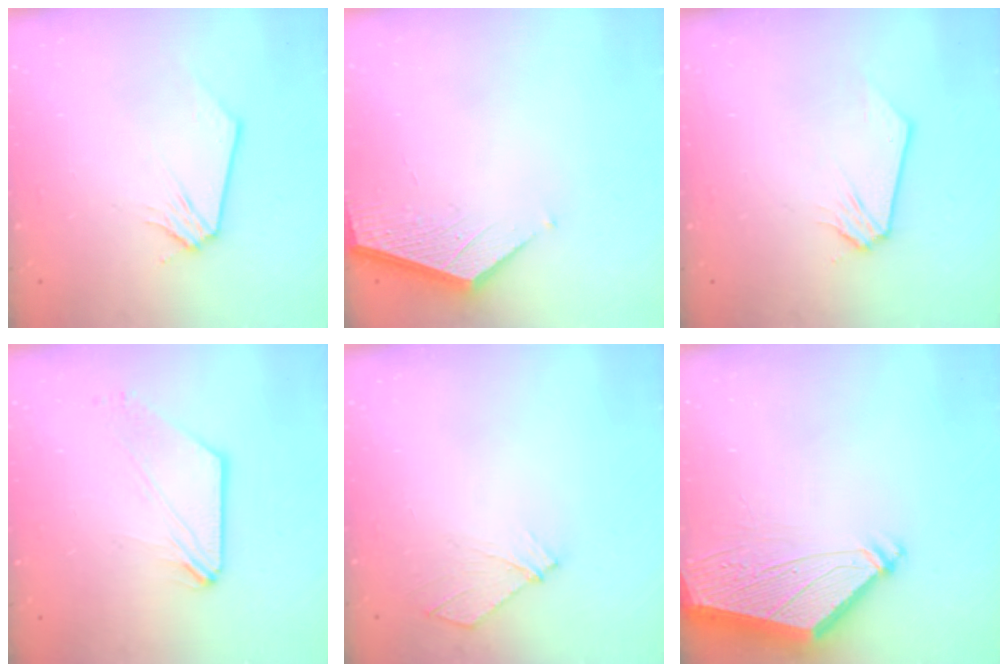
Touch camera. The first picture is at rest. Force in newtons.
{"total": 2.2, "press": 2.2, "slide": 0.2}
{"total": 0.0}
{"total": 0.6, "press": 0.5, "slide": 0.2}
{"total": 4.0, "press": 3.9, "slide": 0.8}
{"total": 3.9, "press": 3.9, "slide": 0.5}